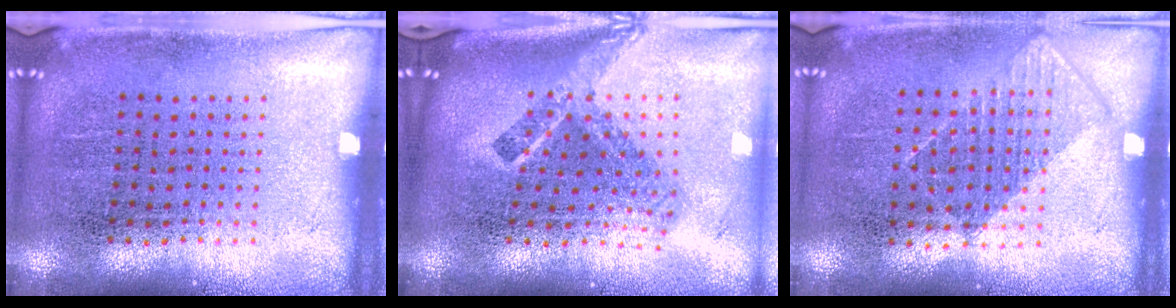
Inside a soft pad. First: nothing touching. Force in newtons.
{"total": 2.3, "press": 1.5, "slide": 1.7}
{"total": 0.8, "press": 0.8, "slide": 0.3}